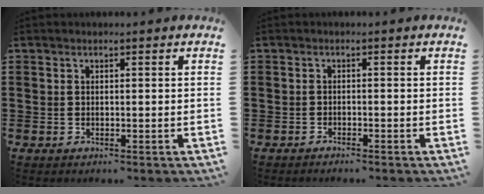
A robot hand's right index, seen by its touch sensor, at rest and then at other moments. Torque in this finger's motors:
{"motor_torque": [-1.02, 1.12, -0.01, -0.06]}